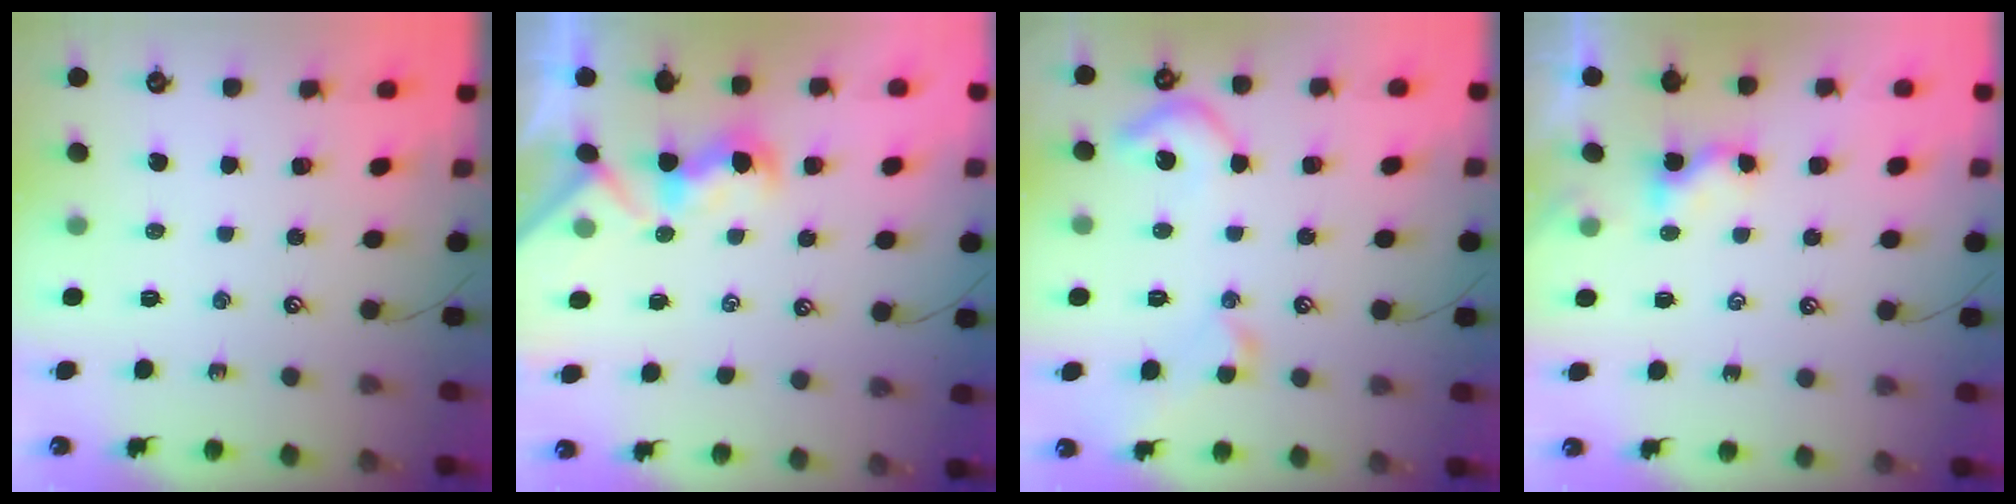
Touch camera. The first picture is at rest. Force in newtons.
{"total": 2.8, "press": 2.6, "slide": 0.9}
{"total": 7.3, "press": 7.3, "slide": 1.0}
{"total": 1.7, "press": 1.6, "slide": 0.5}